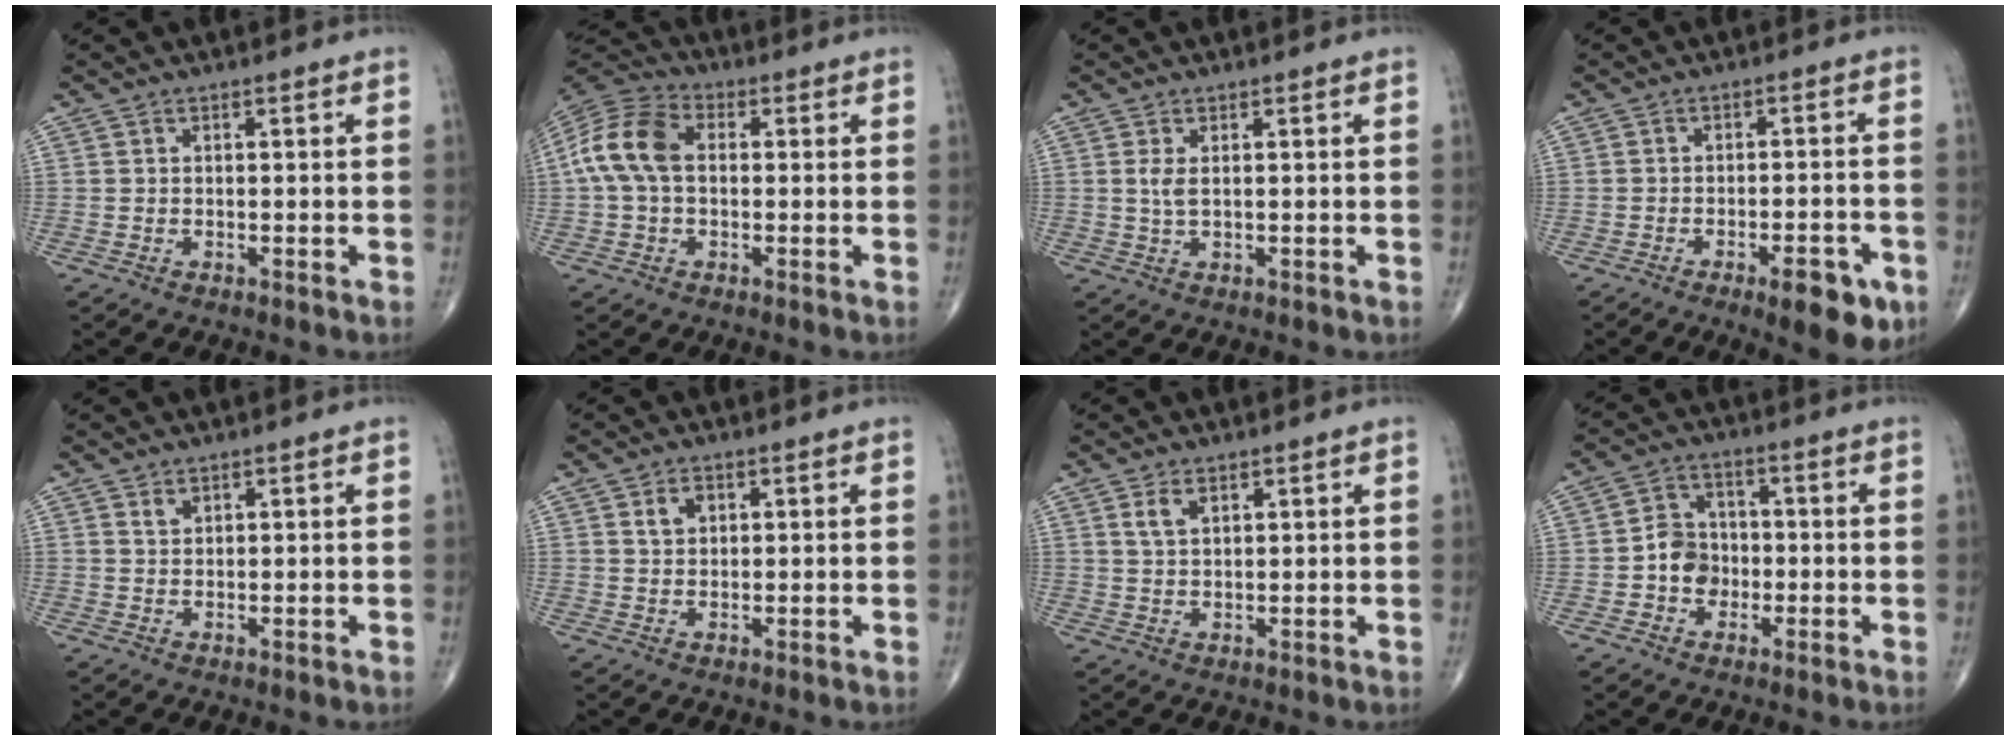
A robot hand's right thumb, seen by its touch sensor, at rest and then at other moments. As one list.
[{"total": 11.6, "force": [0.8, 7.7, 8.7], "torque": [-0.182, 0.032, 0.005]}, {"total": 2.2, "force": [0.5, 0.8, 2.0], "torque": [-0.048, -0.003, 0.014]}, {"total": 8.9, "force": [-4.5, 3.0, 7.0], "torque": [-0.080, 0.015, -0.056]}, {"total": 1.4, "force": [1.0, 0.9, 0.6], "torque": [-0.004, -0.005, 0.018]}, {"total": 2.9, "force": [1.2, 2.1, 1.7], "torque": [-0.020, -0.002, 0.022]}, {"total": 3.3, "force": [1.8, 1.8, 2.2], "torque": [-0.039, -0.006, 0.038]}, {"total": 6.6, "force": [-1.4, 5.7, 3.1], "torque": [-0.021, 0.020, -0.033]}]